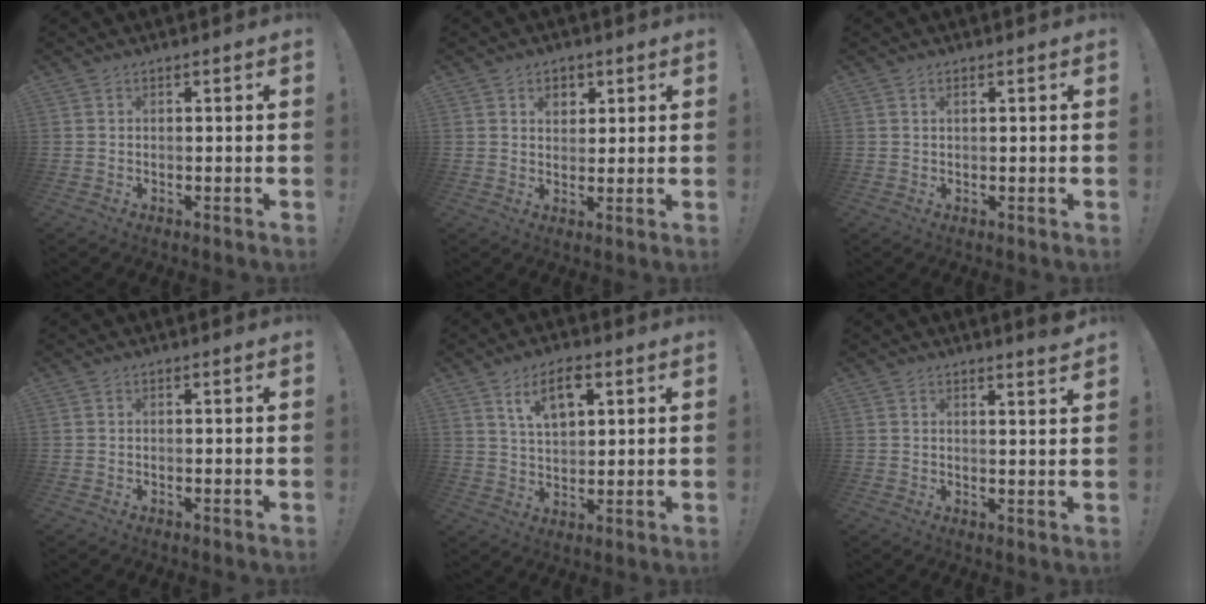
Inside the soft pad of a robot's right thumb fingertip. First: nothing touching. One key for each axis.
{"total": 4.7, "fx": 2.3, "fy": 3.6, "fz": 1.9, "tx": -0.018, "ty": -0.009, "tz": 0.038}
{"total": 1.1, "fx": 0.6, "fy": 0.3, "fz": 0.8, "tx": -0.010, "ty": -0.002, "tz": 0.009}
{"total": 0.0}
{"total": 9.1, "fx": 4.6, "fy": 4.6, "fz": 6.4, "tx": -0.103, "ty": -0.007, "tz": 0.082}
{"total": 3.1, "fx": 2.4, "fy": -0.2, "fz": 1.8, "tx": -0.019, "ty": -0.023, "tz": 0.038}